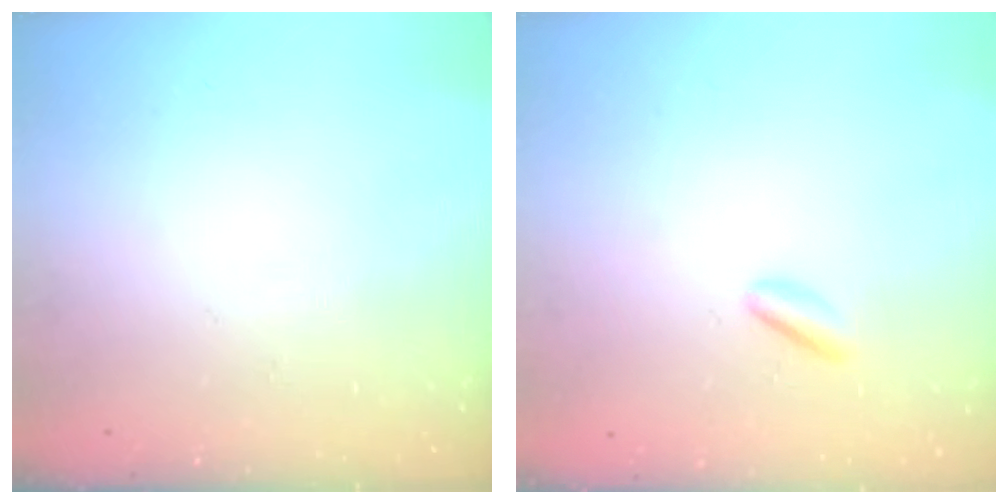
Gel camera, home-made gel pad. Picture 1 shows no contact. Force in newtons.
{"total": 2.4, "press": 2.4, "slide": 0.5}